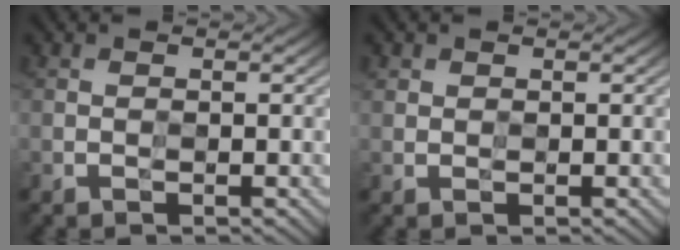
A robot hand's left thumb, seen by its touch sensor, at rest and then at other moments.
{"total": 0.9, "force": [0.5, 0.8, 0.2], "torque": [-0.003, -0.001, 0.012]}